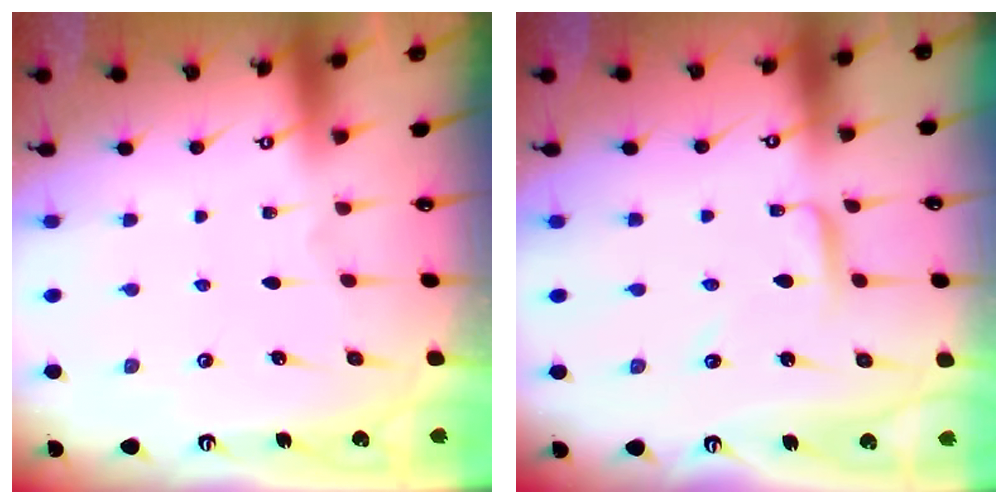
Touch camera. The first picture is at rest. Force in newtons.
{"total": 3.2, "press": 3.2, "slide": 0.0}